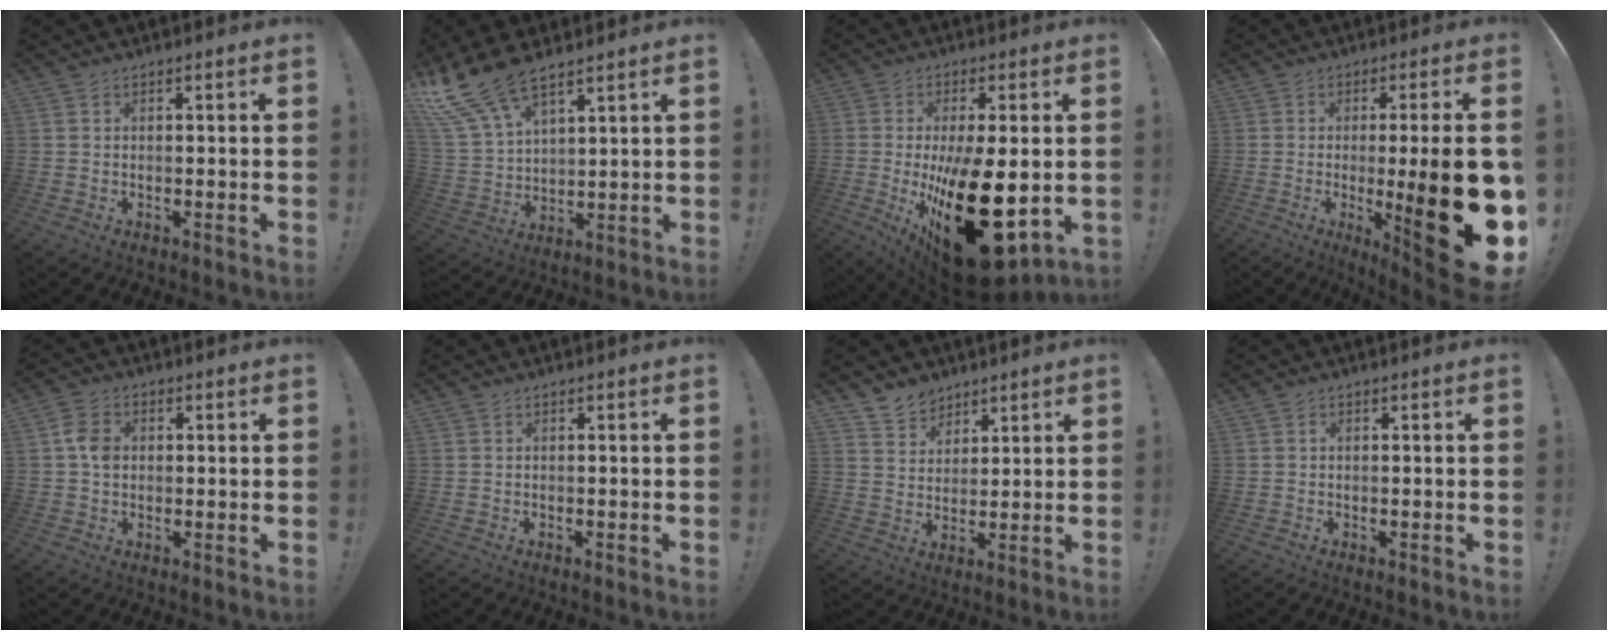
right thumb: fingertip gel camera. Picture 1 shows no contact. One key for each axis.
{"total": 13.9, "fx": 10.8, "fy": 5.1, "fz": 7.1, "tx": -0.147, "ty": -0.059, "tz": 0.206}
{"total": 28.2, "fx": -5.4, "fy": 11.4, "fz": 25.2, "tx": -0.386, "ty": -0.007, "tz": -0.057}
{"total": 23.9, "fx": -3.5, "fy": 4.9, "fz": 23.1, "tx": -0.319, "ty": -0.011, "tz": -0.038}
{"total": 6.2, "fx": 0.5, "fy": 4.5, "fz": 4.2, "tx": -0.075, "ty": 0.005, "tz": 0.010}
{"total": 0.0}
{"total": 6.7, "fx": 5.3, "fy": 4.0, "fz": 0.5, "tx": -0.007, "ty": -0.040, "tz": 0.104}
{"total": 0.0}